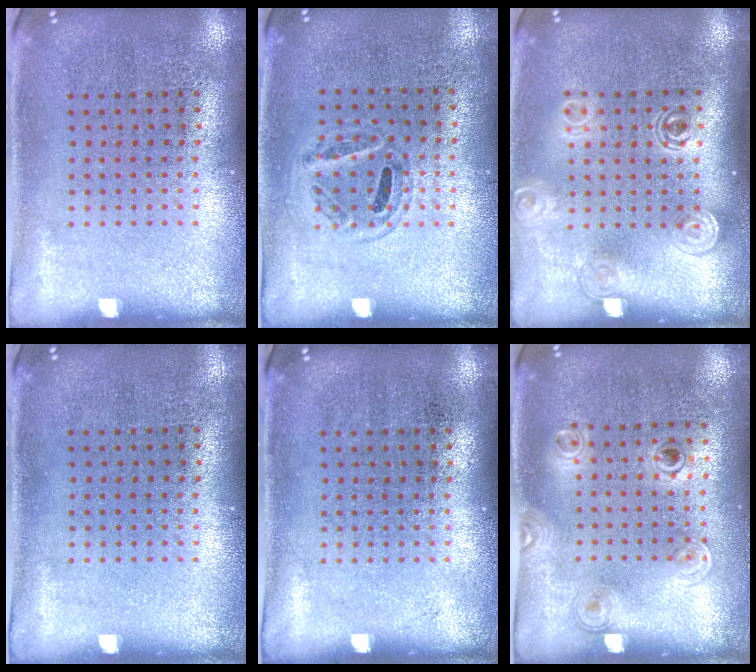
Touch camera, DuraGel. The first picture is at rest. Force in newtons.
{"total": 0.9, "press": 0.8, "slide": 0.4}
{"total": 1.6, "press": 1.2, "slide": 1.0}
{"total": 0.0}
{"total": 0.0}
{"total": 1.1, "press": 0.9, "slide": 0.6}